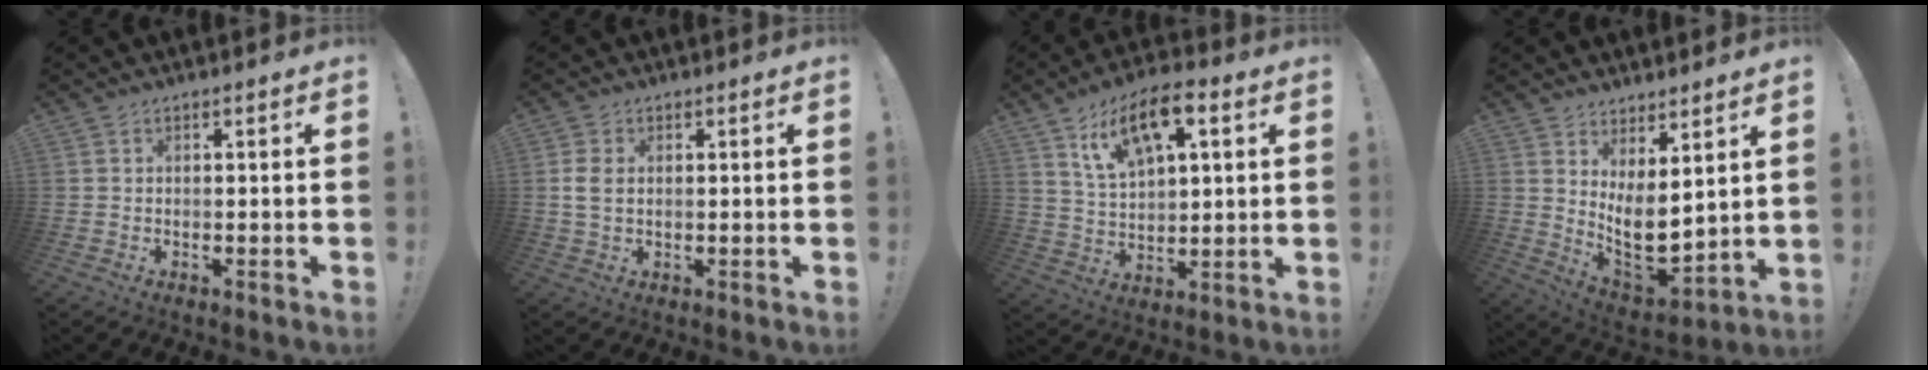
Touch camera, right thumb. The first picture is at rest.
{"total": 3.5, "force": [0.6, 2.2, 2.6], "torque": [-0.056, 0.003, 0.010]}
{"total": 13.6, "force": [7.1, 6.6, 9.5], "torque": [-0.155, -0.017, 0.126]}
{"total": 9.9, "force": [2.7, 4.5, 8.4], "torque": [-0.127, -0.047, 0.057]}